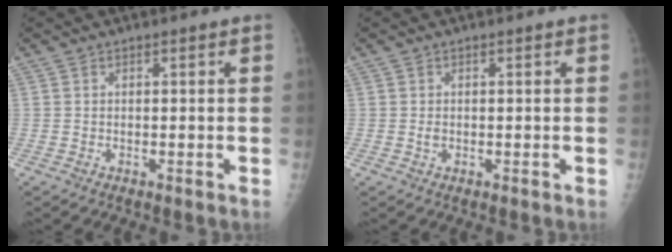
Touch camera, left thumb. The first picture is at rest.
{"total": 0.8, "force": [-0.1, 0.6, 0.6], "torque": [-0.006, 0.001, 0.000]}